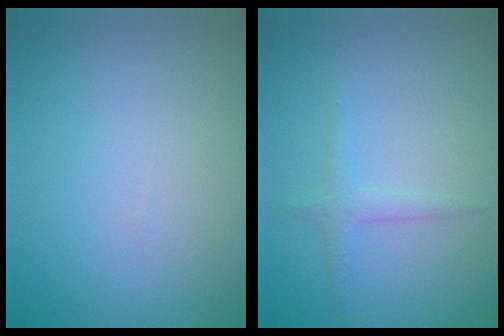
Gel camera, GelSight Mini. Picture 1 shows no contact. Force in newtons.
{"total": 1.3, "press": 1.3, "slide": 0.0}